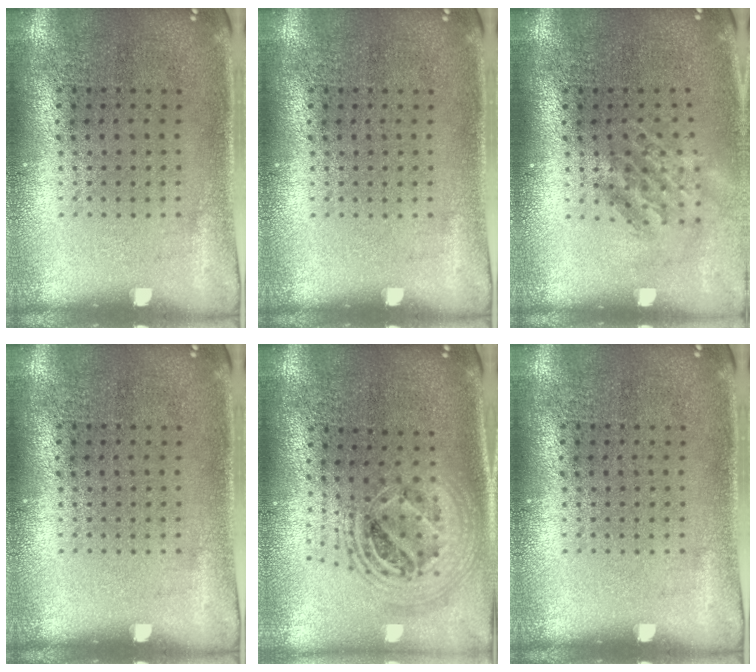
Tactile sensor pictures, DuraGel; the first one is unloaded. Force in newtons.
{"total": 0.0}
{"total": 1.5, "press": 1.1, "slide": 1.1}
{"total": 0.0}
{"total": 2.3, "press": 1.7, "slide": 1.5}
{"total": 0.0}